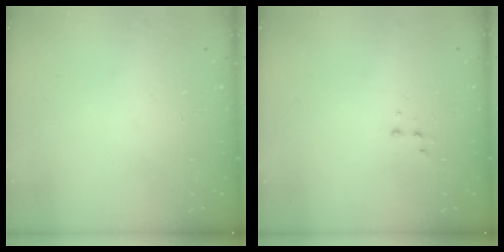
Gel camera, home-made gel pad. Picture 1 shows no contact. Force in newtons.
{"total": 1.9, "press": 1.9, "slide": 0.2}